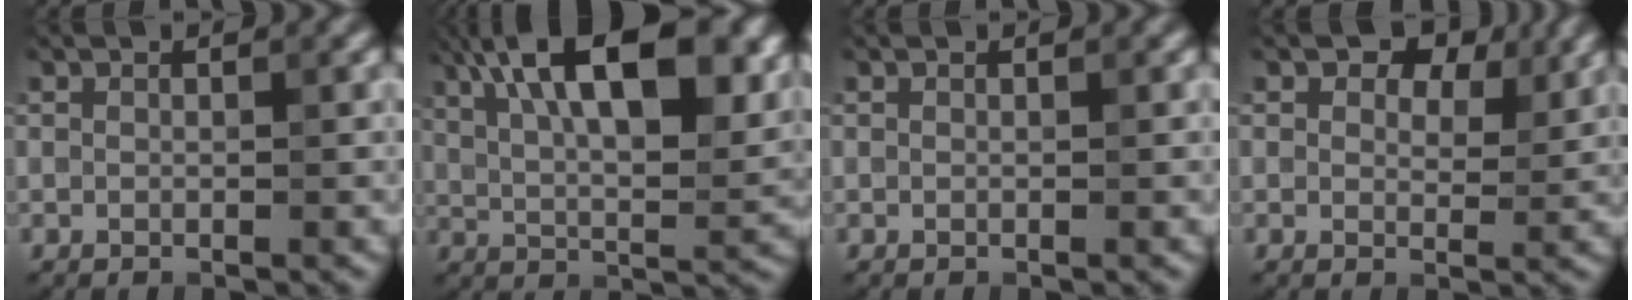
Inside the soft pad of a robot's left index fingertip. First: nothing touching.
{"total": 16.0, "force": [7.2, 6.3, 12.7], "torque": [-0.163, 0.033, 0.095]}
{"total": 0.0}
{"total": 4.5, "force": [2.4, 2.7, 2.7], "torque": [-0.036, -0.004, 0.030]}